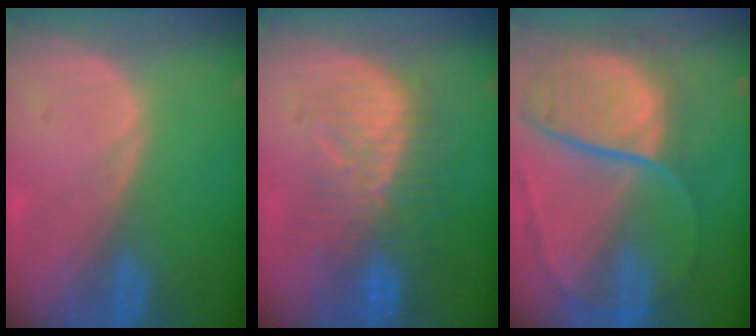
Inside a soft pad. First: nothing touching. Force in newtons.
{"total": 10.0, "press": 9.0, "slide": 4.2}
{"total": 10.9, "press": 9.0, "slide": 6.1}